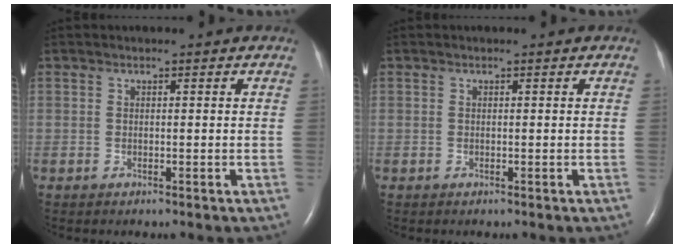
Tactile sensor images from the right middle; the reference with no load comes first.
{"total": 0.0}